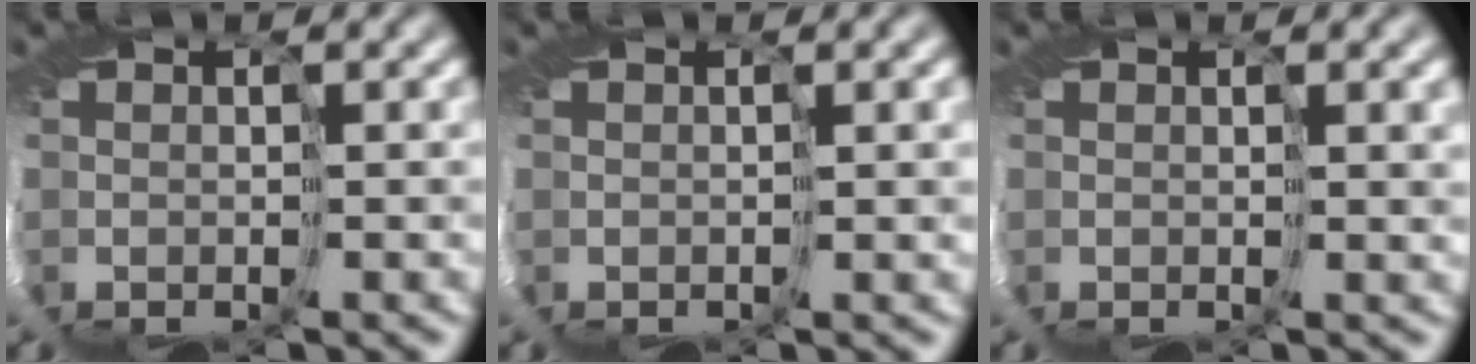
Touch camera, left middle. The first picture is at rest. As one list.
[{"total": 1.2, "force": [0.5, -0.1, 1.1], "torque": [-0.019, 0.000, 0.005]}, {"total": 2.7, "force": [1.1, 0.6, 2.4], "torque": [-0.041, 0.004, 0.015]}]